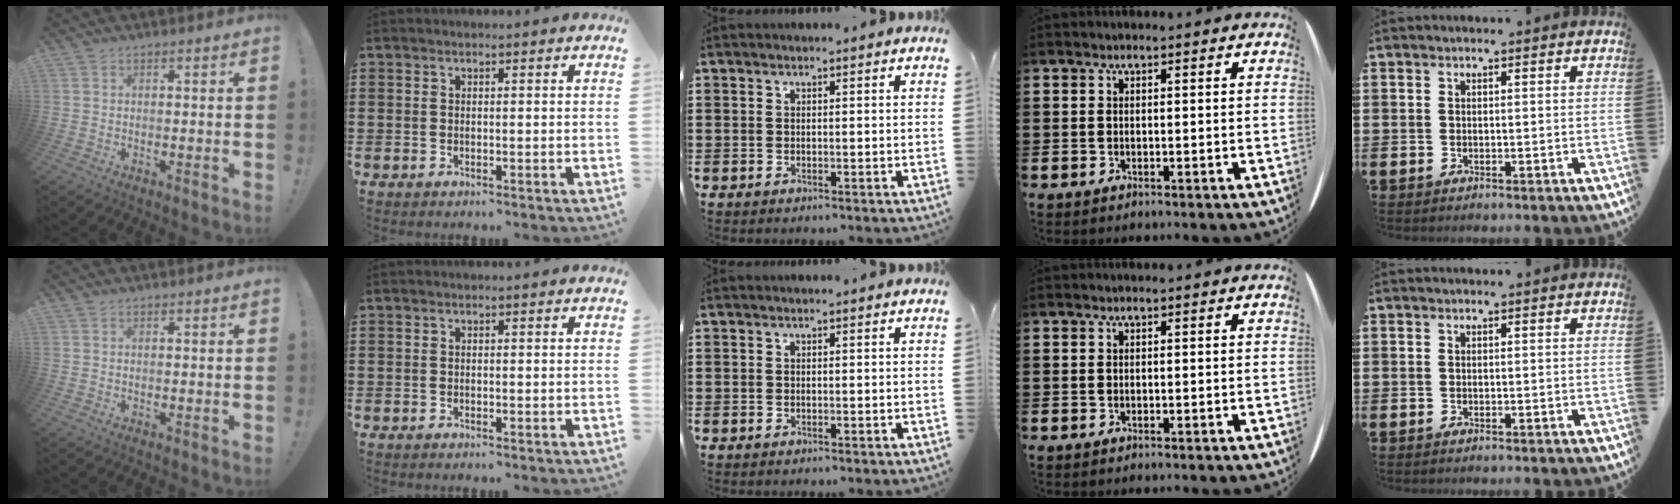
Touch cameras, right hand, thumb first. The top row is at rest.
{}